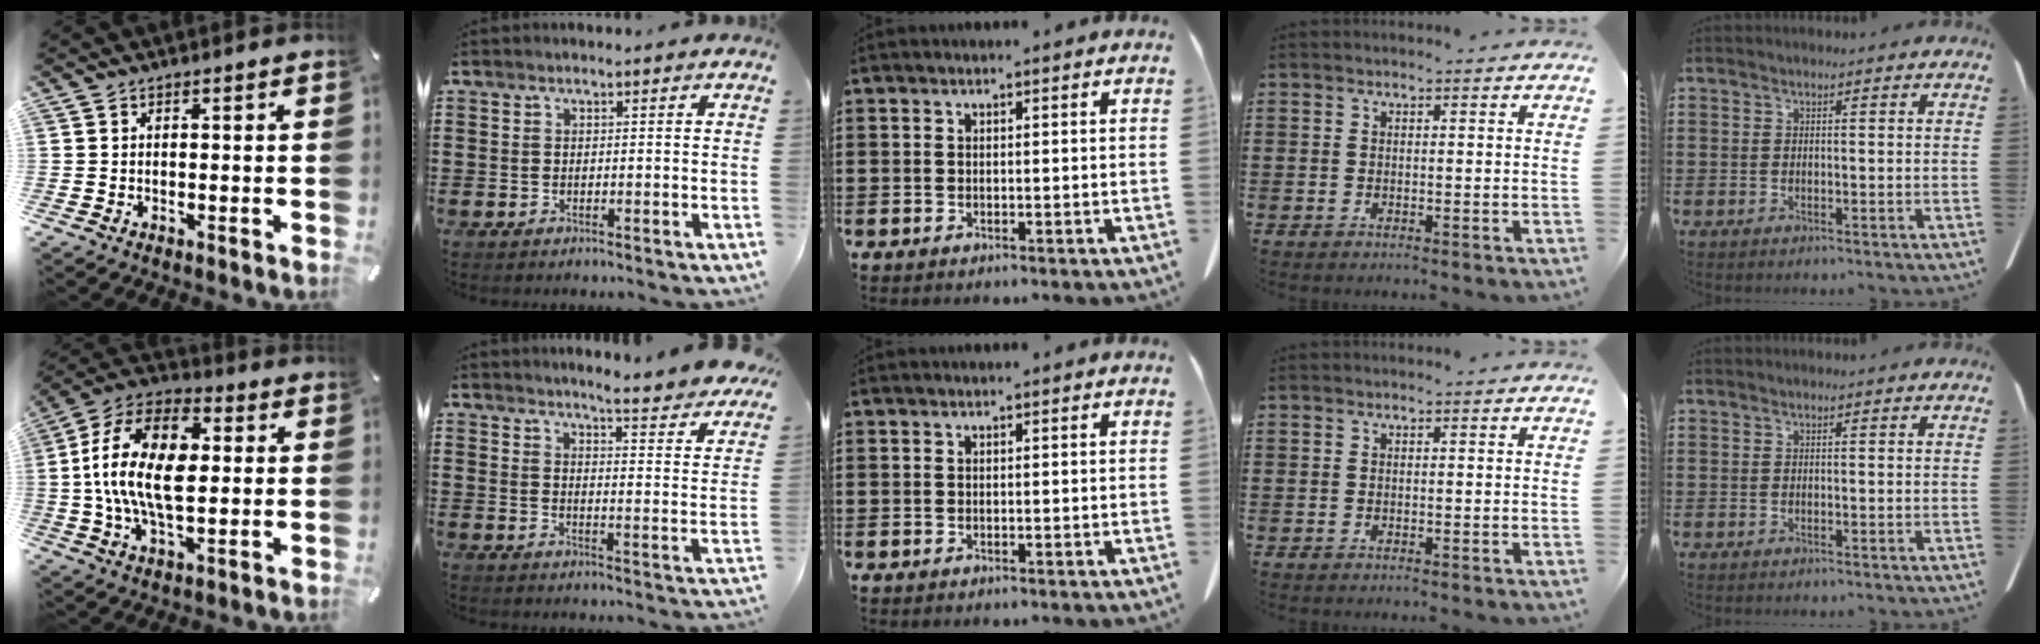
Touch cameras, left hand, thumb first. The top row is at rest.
{"thumb": {"total": 17.7, "force": [0.7, 10.2, 14.4], "torque": [-0.298, 0.009, 0.009]}, "index": {"total": 5.0, "force": [4.7, -0.8, 1.5], "torque": [-0.035, -0.042, 0.073]}}